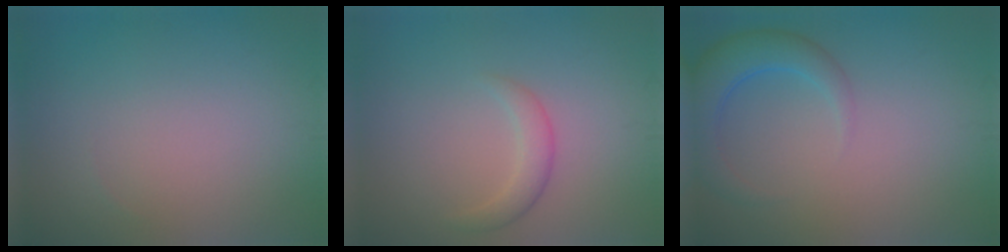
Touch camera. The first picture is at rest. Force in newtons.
{"total": 2.5, "press": 2.5, "slide": 0.1}
{"total": 4.1, "press": 4.1, "slide": 0.2}